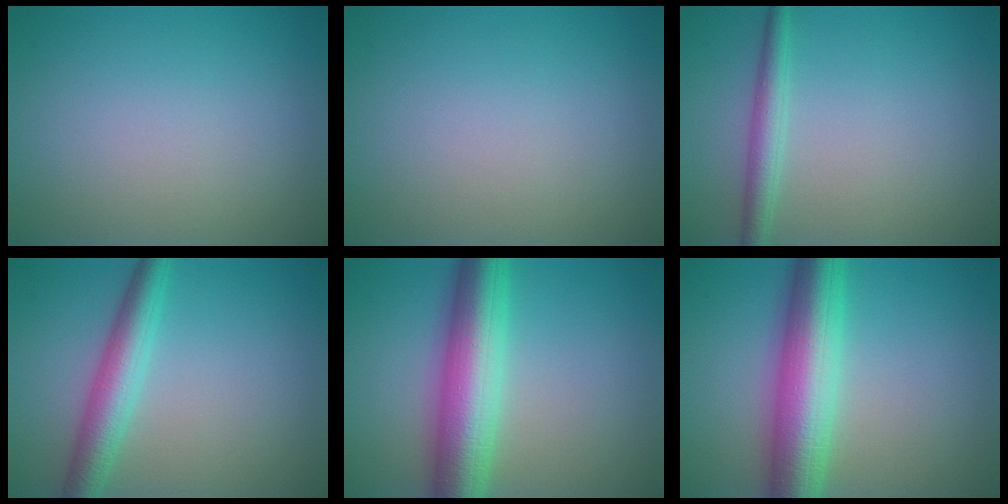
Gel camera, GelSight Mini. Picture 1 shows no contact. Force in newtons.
{"total": 0.0}
{"total": 2.3, "press": 2.3, "slide": 0.0}
{"total": 4.3, "press": 4.3, "slide": 0.0}
{"total": 8.5, "press": 8.5, "slide": 0.1}
{"total": 8.5, "press": 8.5, "slide": 0.1}